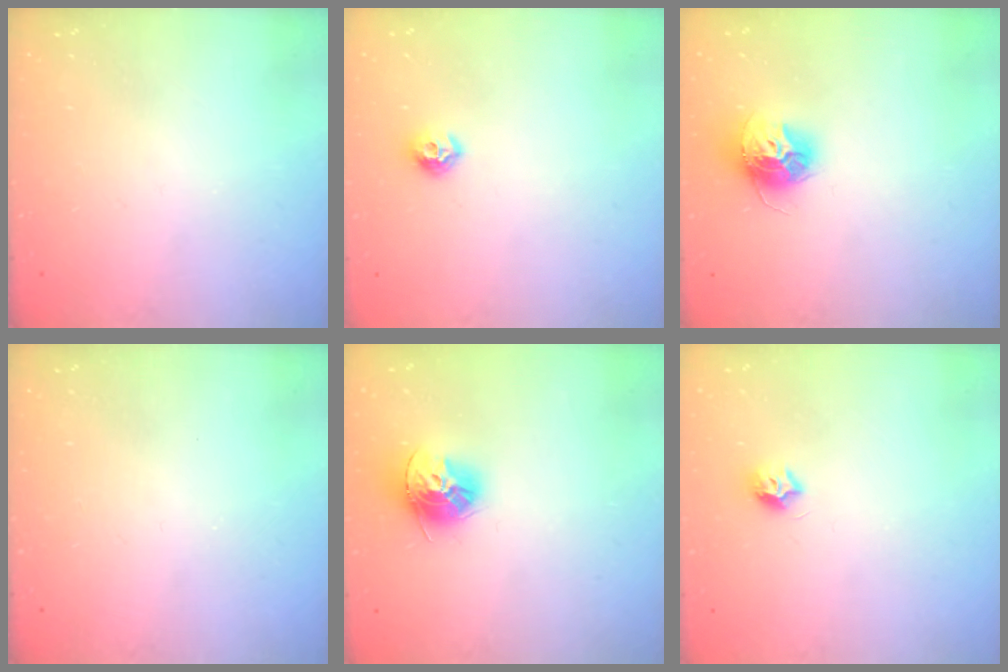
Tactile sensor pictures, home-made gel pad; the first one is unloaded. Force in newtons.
{"total": 6.5, "press": 6.5, "slide": 0.7}
{"total": 12.2, "press": 12.1, "slide": 1.1}
{"total": 0.0}
{"total": 12.6, "press": 12.5, "slide": 1.2}
{"total": 7.4, "press": 7.4, "slide": 0.6}